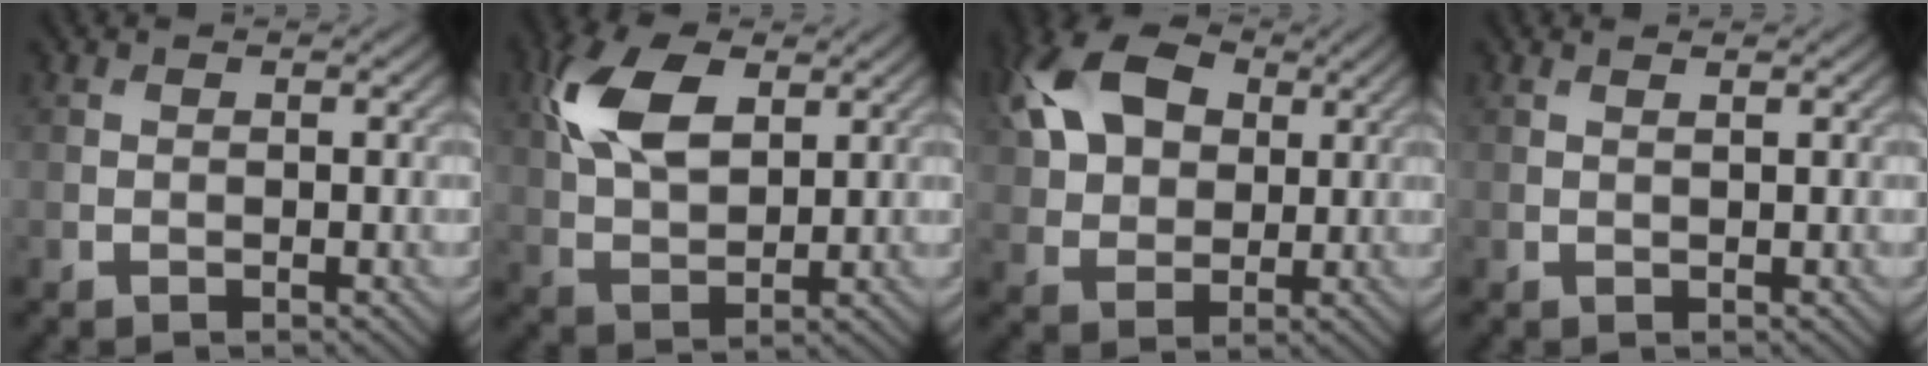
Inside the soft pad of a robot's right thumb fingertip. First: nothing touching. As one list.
[{"total": 10.0, "force": [3.6, 5.6, 7.4], "torque": [-0.181, 0.016, 0.067]}, {"total": 12.0, "force": [4.1, 8.0, 8.0], "torque": [-0.193, 0.032, 0.067]}, {"total": 0.6, "force": [0.5, -0.1, 0.4], "torque": [-0.009, 0.001, 0.006]}]